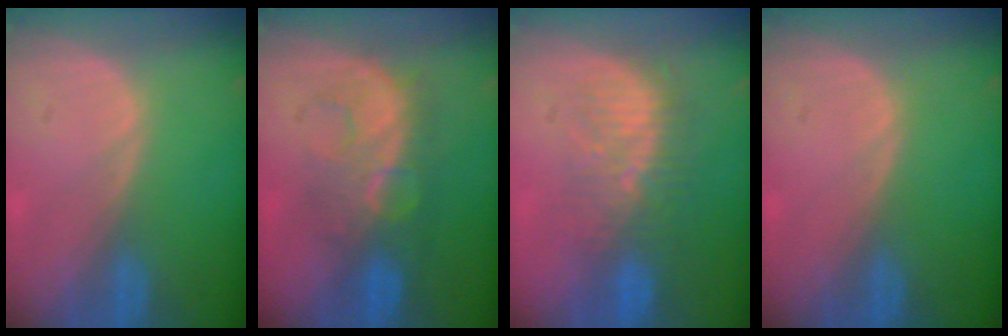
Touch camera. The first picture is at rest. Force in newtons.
{"total": 8.0, "press": 7.7, "slide": 2.0}
{"total": 8.4, "press": 7.8, "slide": 3.0}
{"total": 0.0}